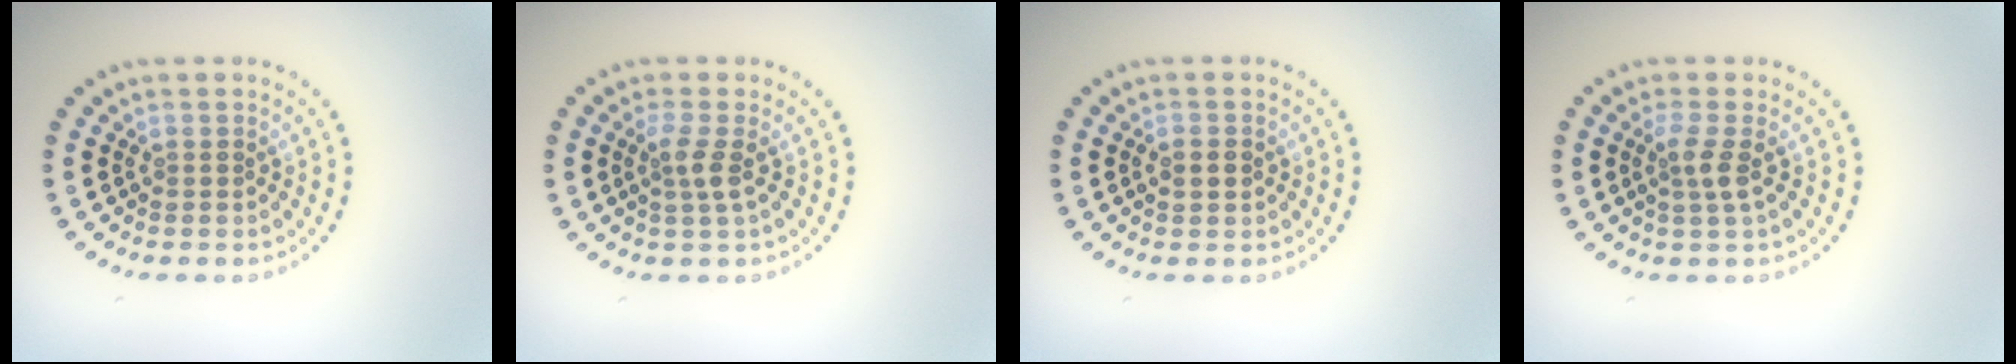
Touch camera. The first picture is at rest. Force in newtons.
{"total": 2.0, "press": 1.4, "slide": 1.4}
{"total": 2.0, "press": 2.0, "slide": 0.1}
{"total": 2.0, "press": 1.4, "slide": 1.4}